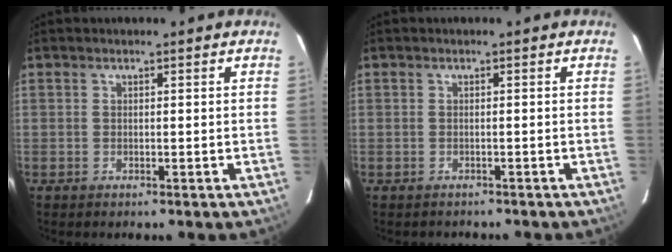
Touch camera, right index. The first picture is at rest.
{"total": 2.1, "force": [-1.9, 1.0, 0.1], "torque": [-0.004, -0.001, -0.025]}